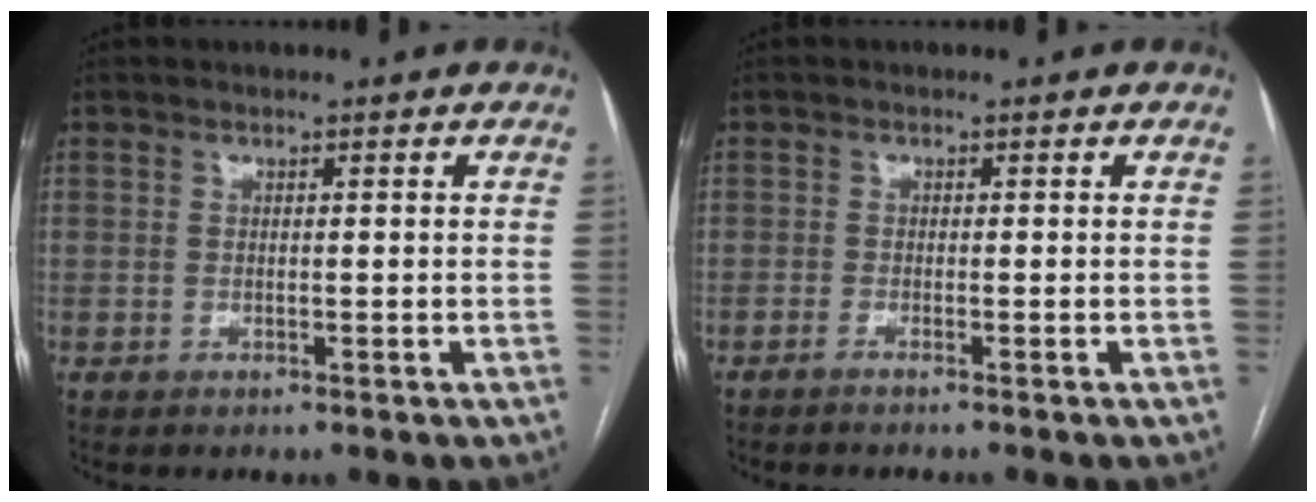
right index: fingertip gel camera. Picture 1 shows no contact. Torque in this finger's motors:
{"motor_torque": [-0.14, -0.13, 0.12, 0.01]}